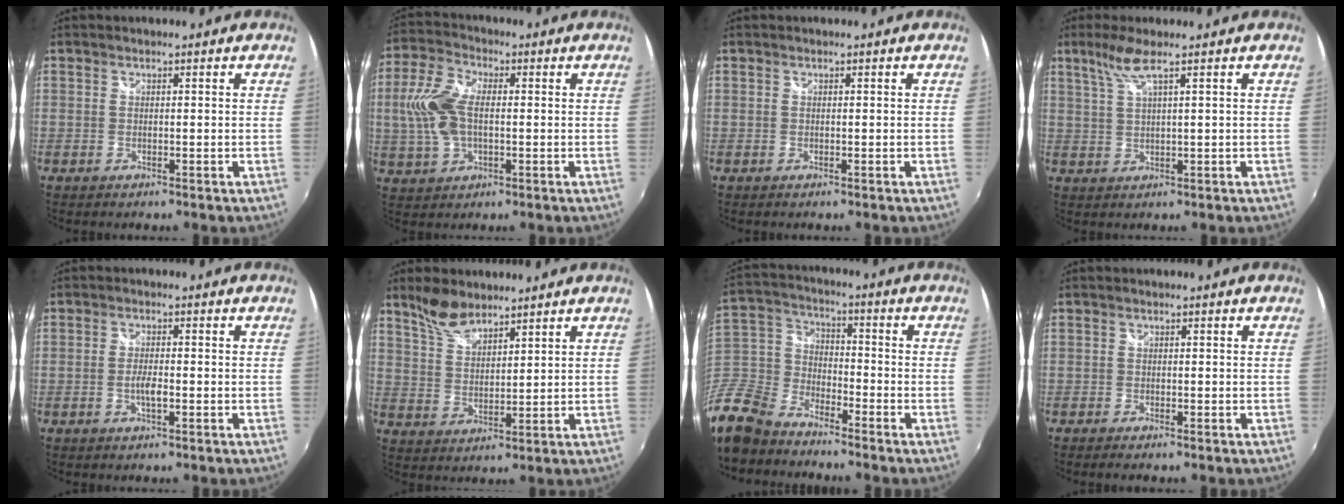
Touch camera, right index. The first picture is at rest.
{"total": 10.4, "force": [0.1, 6.0, 8.5], "torque": [-0.189, 0.012, 0.001]}
{"total": 0.0}
{"total": 4.1, "force": [2.5, -0.3, 3.2], "torque": [-0.065, 0.000, 0.054]}
{"total": 2.6, "force": [-0.9, 0.5, 2.4], "torque": [-0.049, -0.002, -0.018]}
{"total": 6.9, "force": [5.7, 2.5, 3.1], "torque": [-0.057, 0.007, 0.114]}
{"total": 17.5, "force": [-12.6, 9.8, 7.2], "torque": [-0.212, 0.005, -0.252]}
{"total": 1.1, "force": [-1.0, 0.2, 0.5], "torque": [-0.014, -0.006, -0.019]}